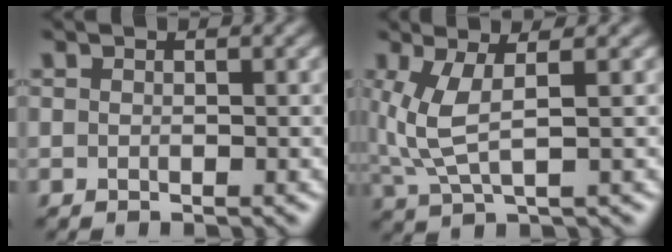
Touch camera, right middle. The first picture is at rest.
{"total": 4.0, "force": [0.9, 1.3, 3.6], "torque": [-0.097, -0.001, 0.025]}